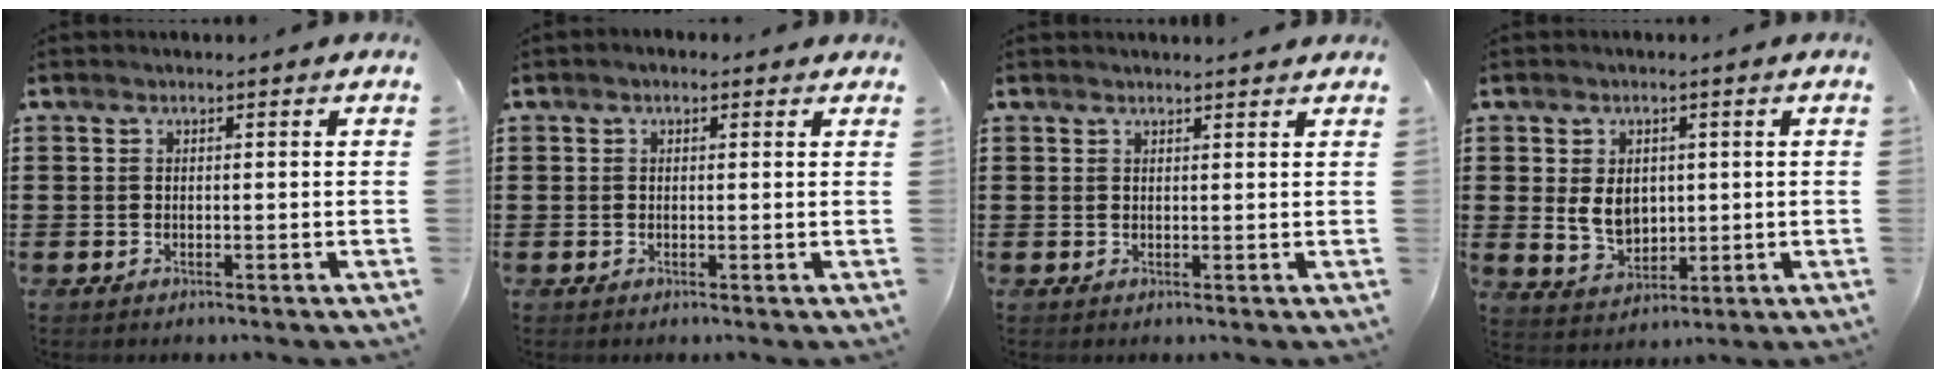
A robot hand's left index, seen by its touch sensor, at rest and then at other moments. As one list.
[{"total": 0.8, "force": [0.1, 0.7, 0.5], "torque": [-0.010, 0.006, 0.001]}, {"total": 1.1, "force": [1.1, 0.0, 0.2], "torque": [-0.006, -0.002, 0.021]}, {"total": 5.3, "force": [0.6, 4.1, 3.3], "torque": [-0.058, 0.004, 0.008]}]